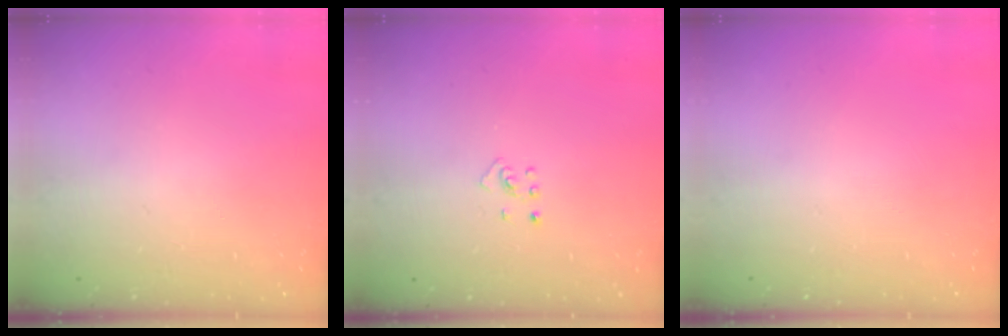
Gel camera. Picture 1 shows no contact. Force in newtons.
{"total": 2.7, "press": 2.7, "slide": 0.5}
{"total": 0.0}